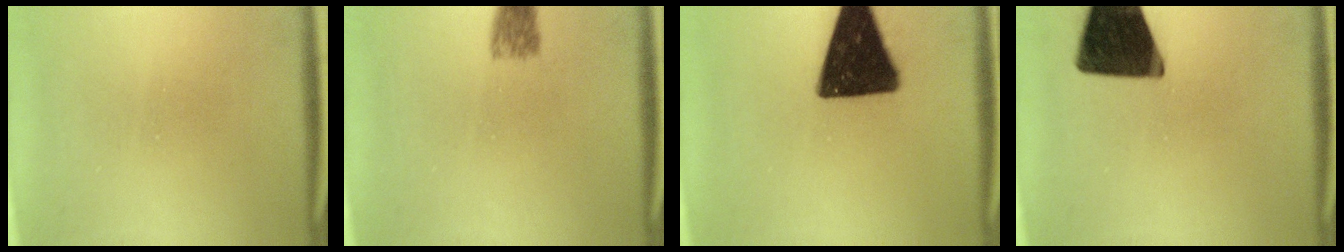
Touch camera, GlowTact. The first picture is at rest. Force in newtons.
{"total": 2.7}
{"total": 19.3}
{"total": 17.1}